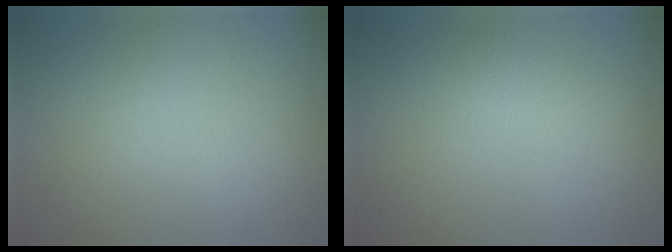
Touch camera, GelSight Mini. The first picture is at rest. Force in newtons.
{"total": 2.5, "press": 2.5, "slide": 0.1}